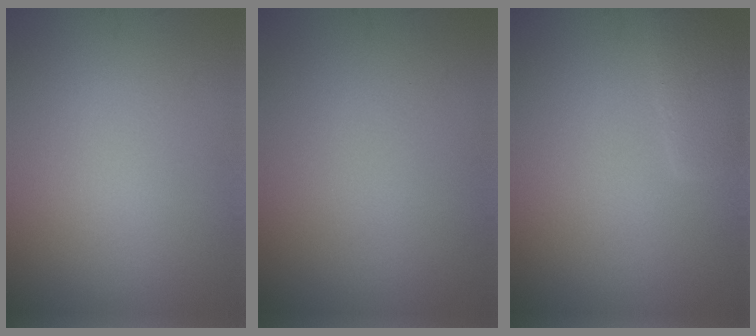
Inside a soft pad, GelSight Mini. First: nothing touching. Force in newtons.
{"total": 0.0}
{"total": 2.0, "press": 2.0, "slide": 0.2}